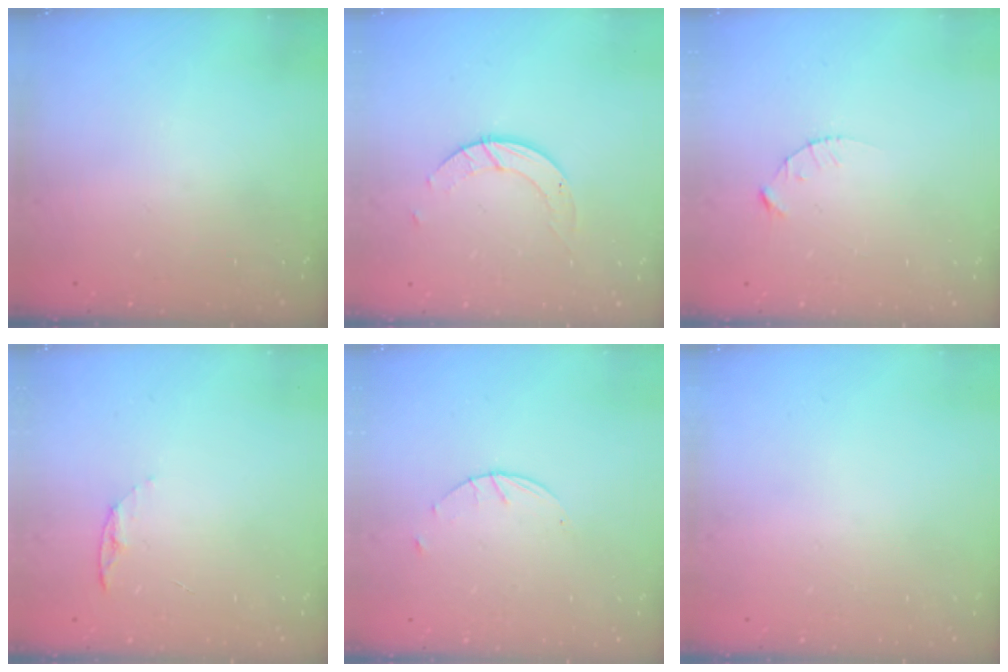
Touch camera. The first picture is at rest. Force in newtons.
{"total": 3.0, "press": 3.0, "slide": 0.3}
{"total": 2.1, "press": 2.1, "slide": 0.3}
{"total": 4.9, "press": 4.9, "slide": 0.6}
{"total": 1.7, "press": 1.7, "slide": 0.3}
{"total": 0.0}